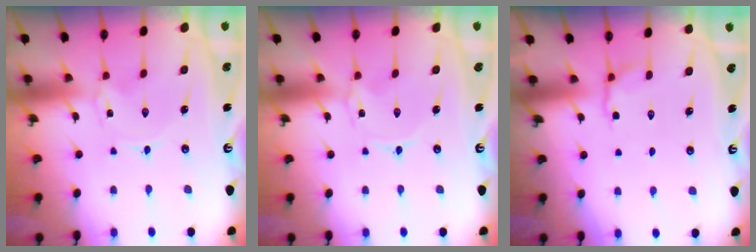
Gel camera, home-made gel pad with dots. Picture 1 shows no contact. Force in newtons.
{"total": 0.6, "press": 0.6, "slide": 0.2}
{"total": 3.5, "press": 3.2, "slide": 1.5}